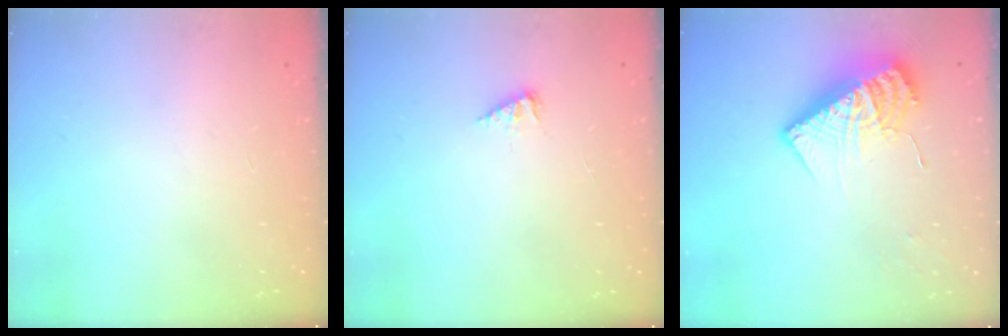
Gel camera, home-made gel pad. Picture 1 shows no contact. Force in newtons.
{"total": 2.2, "press": 2.2, "slide": 0.2}
{"total": 12.8, "press": 12.7, "slide": 1.2}